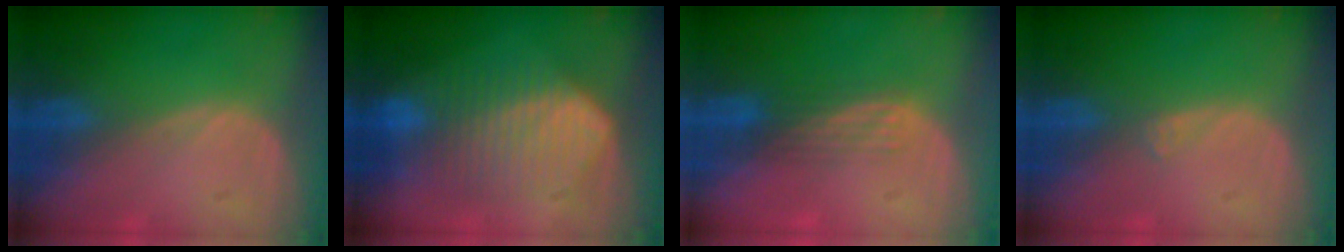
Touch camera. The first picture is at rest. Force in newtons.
{"total": 9.7, "press": 9.7, "slide": 0.8}
{"total": 2.9, "press": 2.7, "slide": 1.1}
{"total": 0.6, "press": 0.5, "slide": 0.2}